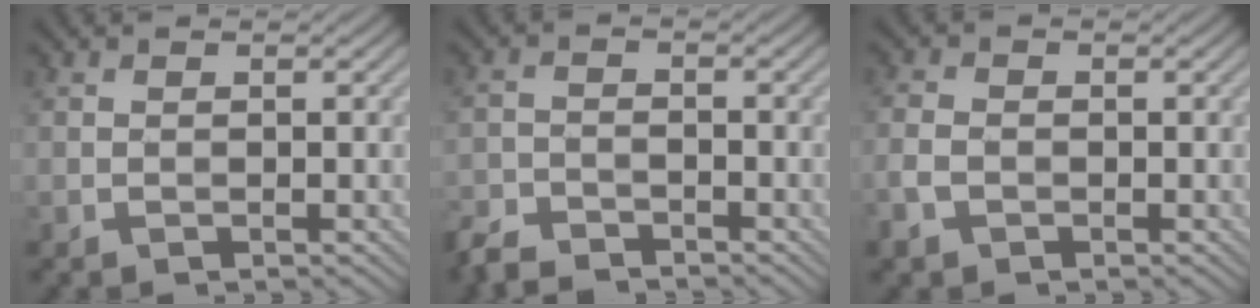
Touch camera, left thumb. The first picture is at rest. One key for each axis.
{"total": 4.1, "fx": -3.7, "fy": 1.2, "fz": 1.2, "tx": -0.023, "ty": -0.008, "tz": -0.082}
{"total": 3.1, "fx": -1.3, "fy": 2.2, "fz": 1.7, "tx": -0.050, "ty": -0.005, "tz": -0.034}